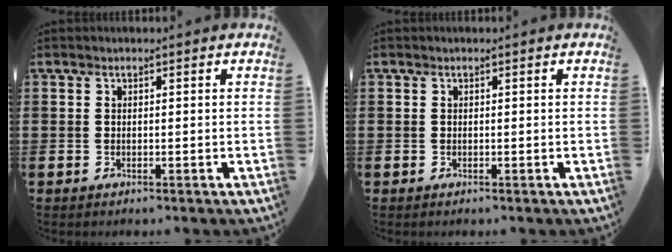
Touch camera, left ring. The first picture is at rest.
{"total": 0.0}